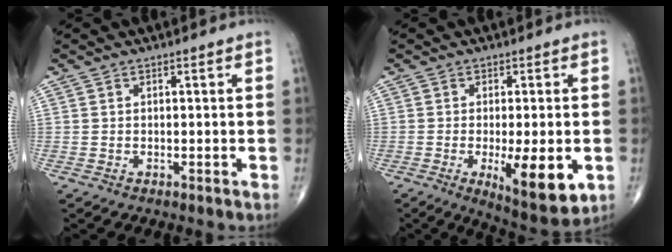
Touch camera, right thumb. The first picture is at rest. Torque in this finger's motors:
{"motor_torque": [1.58, 1.41, -0.01, -0.19, 0.27]}